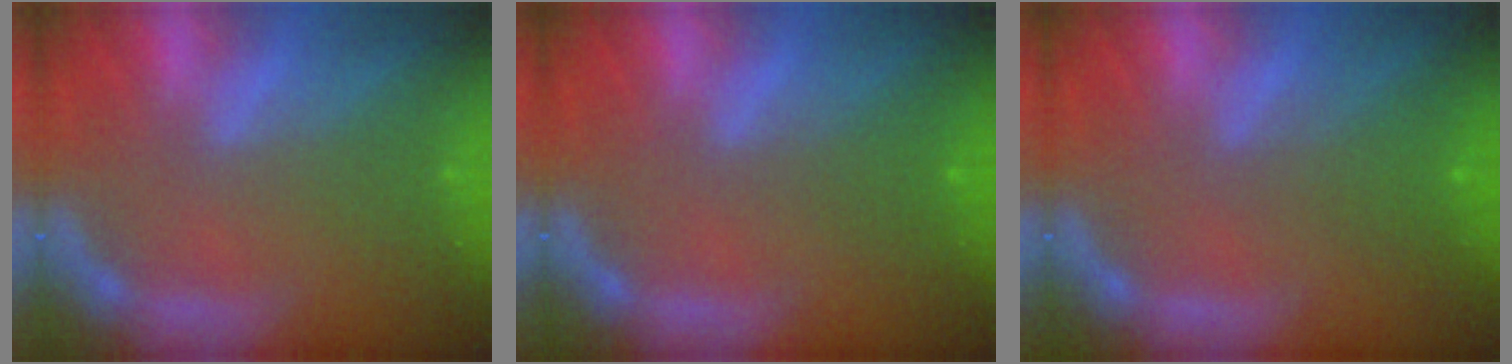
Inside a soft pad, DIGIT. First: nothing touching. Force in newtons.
{"total": 1.5}
{"total": 2.4}